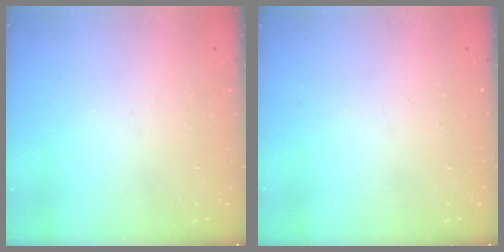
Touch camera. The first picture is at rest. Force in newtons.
{"total": 0.0}